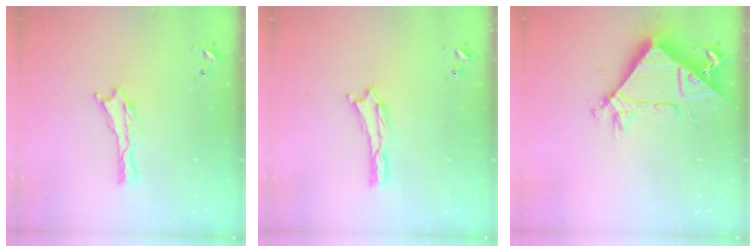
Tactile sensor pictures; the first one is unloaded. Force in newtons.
{"total": 0.5, "press": 0.5, "slide": 0.2}
{"total": 9.5, "press": 9.4, "slide": 1.2}